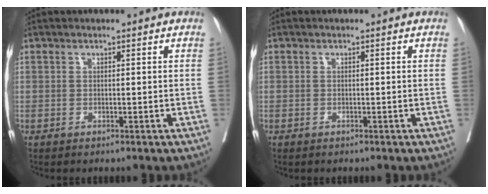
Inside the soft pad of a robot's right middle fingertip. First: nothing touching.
{"total": 0.0}